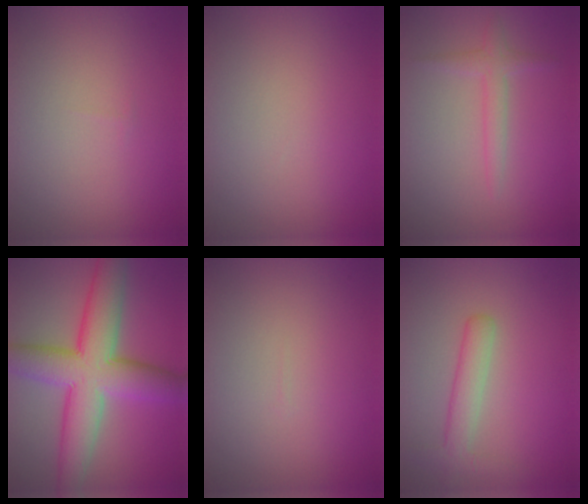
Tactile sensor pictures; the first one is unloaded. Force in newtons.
{"total": 0.0}
{"total": 1.8, "press": 1.8, "slide": 0.0}
{"total": 9.9, "press": 9.9, "slide": 0.4}
{"total": 0.0}
{"total": 2.3, "press": 2.3, "slide": 0.1}